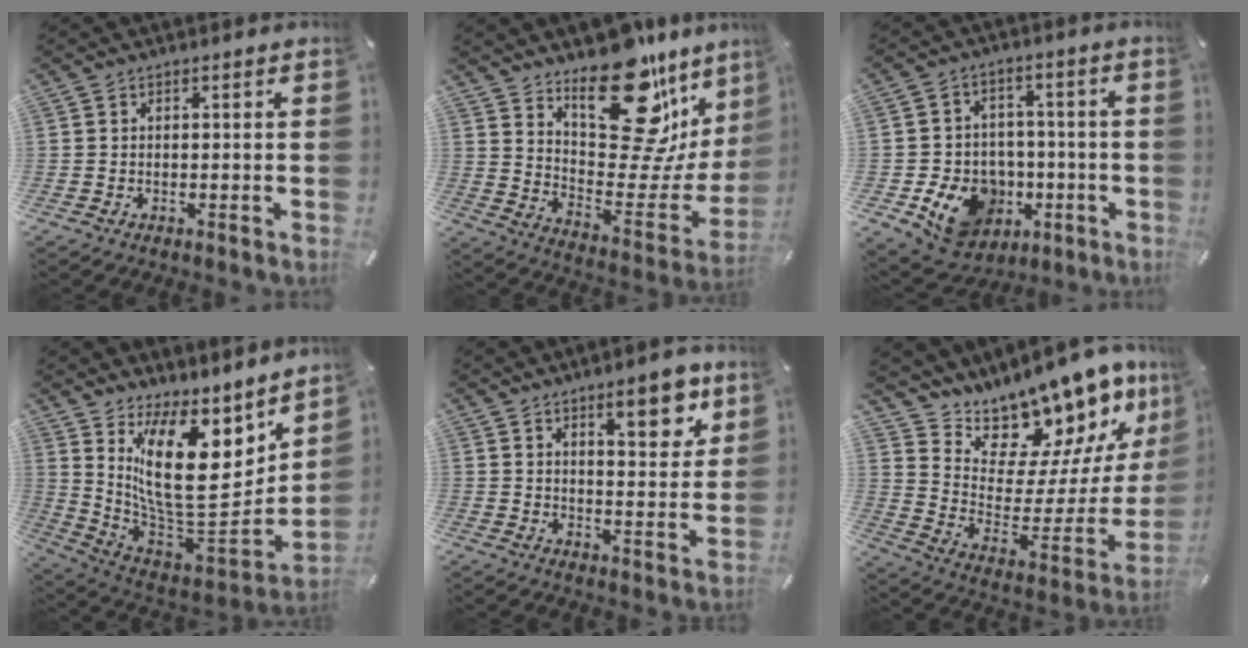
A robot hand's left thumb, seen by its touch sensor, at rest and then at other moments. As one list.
[{"total": 24.3, "force": [16.2, 12.5, 13.1], "torque": [-0.148, -0.134, 0.278]}, {"total": 13.6, "force": [-4.4, 11.6, 5.5], "torque": [-0.085, 0.025, -0.062]}, {"total": 21.9, "force": [7.6, 12.0, 16.7], "torque": [-0.294, -0.085, 0.140]}, {"total": 10.5, "force": [6.4, 3.9, 7.3], "torque": [-0.085, -0.036, 0.100]}, {"total": 13.3, "force": [12.7, 3.8, -0.2], "torque": [0.000, -0.153, 0.210]}]